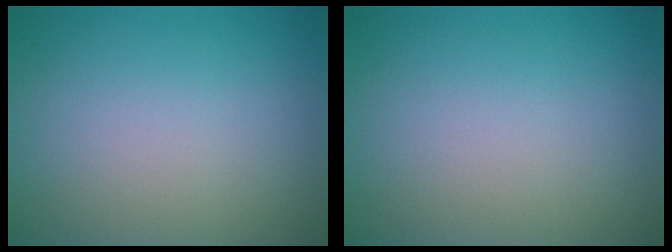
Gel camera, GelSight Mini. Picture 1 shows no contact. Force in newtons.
{"total": 0.0}